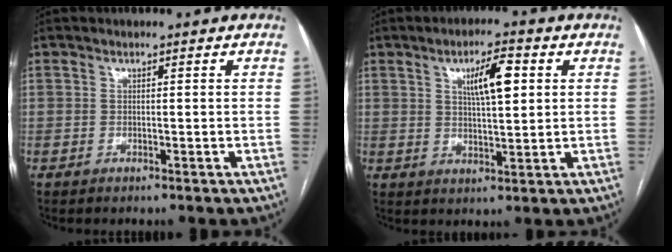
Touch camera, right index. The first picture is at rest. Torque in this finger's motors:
{"motor_torque": [0.42, 0.29, 0.16, 0.08]}